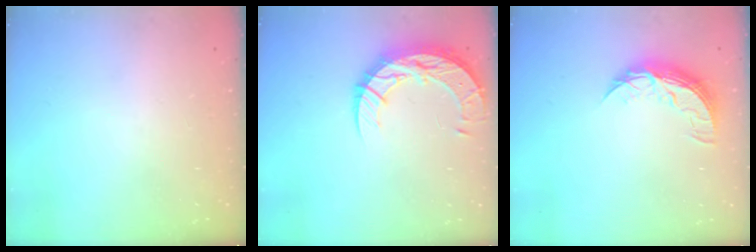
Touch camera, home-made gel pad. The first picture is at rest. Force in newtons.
{"total": 15.9, "press": 15.9, "slide": 1.2}
{"total": 8.5, "press": 8.5, "slide": 0.2}